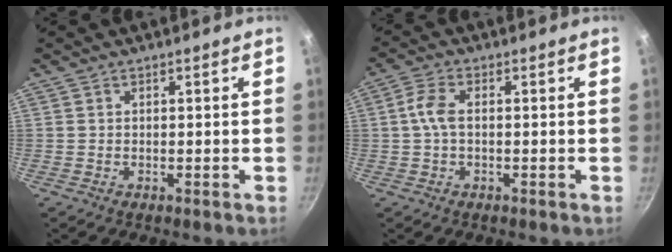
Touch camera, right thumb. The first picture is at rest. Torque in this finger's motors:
{"motor_torque": [-0.26, 0.16, 0.48, -0.78, 0.16]}